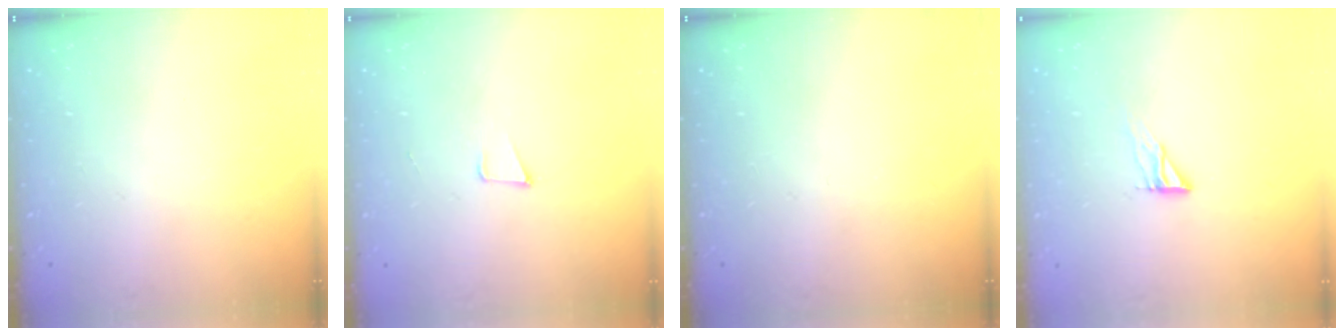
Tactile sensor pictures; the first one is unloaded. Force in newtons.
{"total": 3.9, "press": 2.9, "slide": 2.6}
{"total": 0.0}
{"total": 4.5, "press": 4.4, "slide": 0.4}